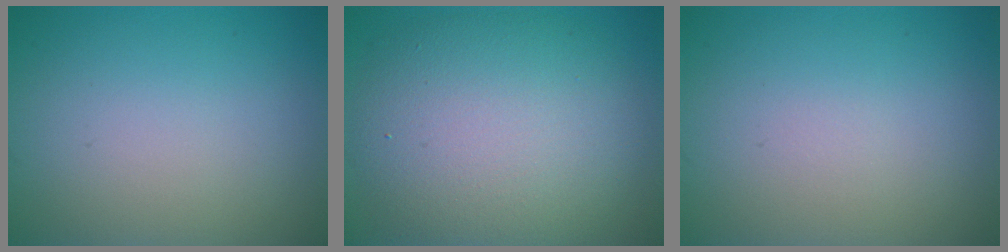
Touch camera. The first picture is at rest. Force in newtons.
{"total": 10.0, "press": 10.0, "slide": 0.6}
{"total": 0.0}